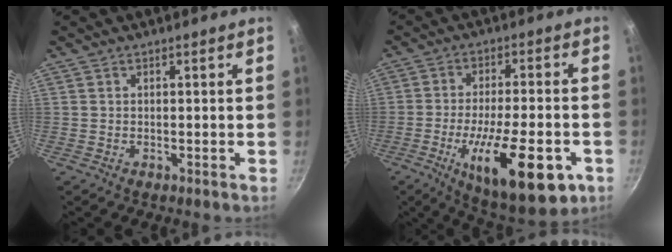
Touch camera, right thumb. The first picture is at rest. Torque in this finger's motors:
{"motor_torque": [-0.16, 0.69, 1.61, -0.35, 0.19]}